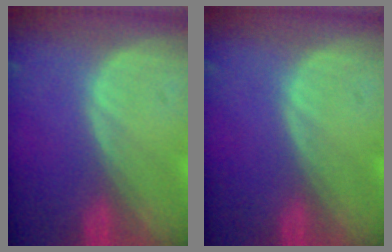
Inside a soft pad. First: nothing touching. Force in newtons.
{"total": 0.0}